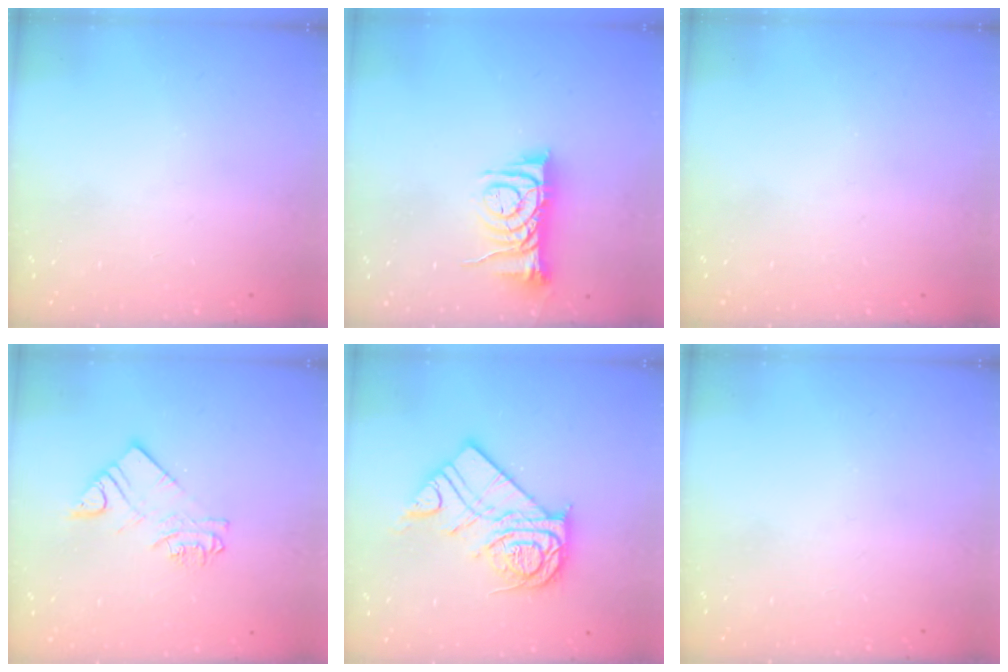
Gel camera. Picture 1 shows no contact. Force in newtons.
{"total": 8.0, "press": 8.0, "slide": 0.1}
{"total": 0.0}
{"total": 6.1, "press": 6.1, "slide": 0.3}
{"total": 16.1, "press": 16.1, "slide": 1.4}
{"total": 0.0}